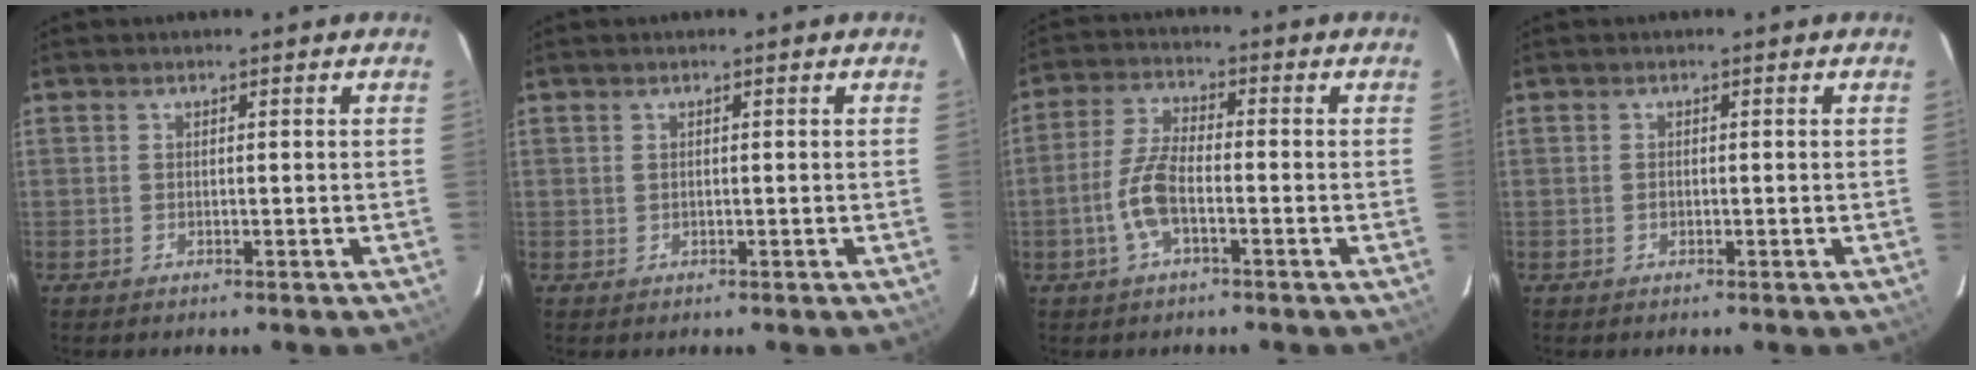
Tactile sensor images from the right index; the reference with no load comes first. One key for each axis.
{"total": 0.0}
{"total": 7.0, "fx": -2.6, "fy": 2.2, "fz": 6.1, "tx": -0.135, "ty": 0.007, "tz": -0.055}
{"total": 0.5, "fx": -0.2, "fy": 0.4, "fz": 0.2, "tx": -0.003, "ty": 0.001, "tz": -0.005}